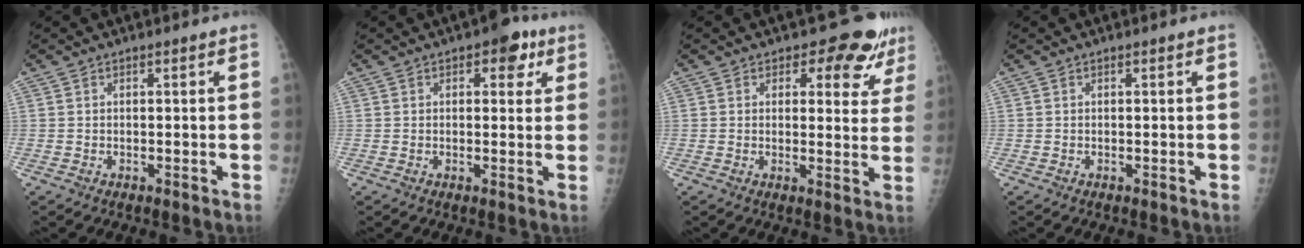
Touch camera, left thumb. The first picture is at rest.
{"total": 5.2, "force": [2.4, 3.1, 3.5], "torque": [-0.009, -0.002, 0.020]}
{"total": 8.4, "force": [5.8, 4.7, 3.9], "torque": [-0.006, -0.032, 0.056]}
{"total": 0.0}